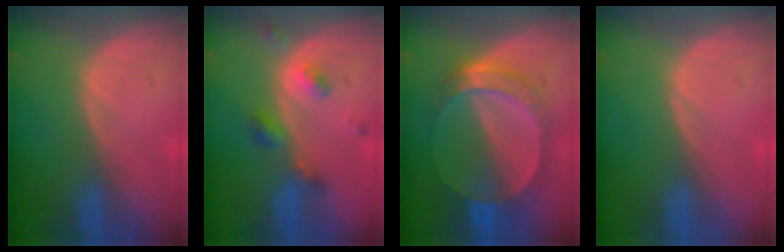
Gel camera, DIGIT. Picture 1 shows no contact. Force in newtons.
{"total": 4.9, "press": 4.3, "slide": 2.3}
{"total": 7.1, "press": 7.0, "slide": 0.5}
{"total": 0.0}